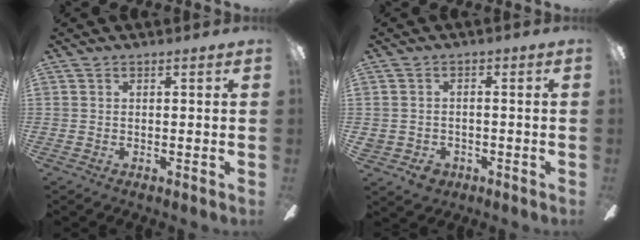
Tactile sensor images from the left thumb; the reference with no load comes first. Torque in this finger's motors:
{"motor_torque": [0.26, 0.27, 0.28, 0.42, 0.01]}